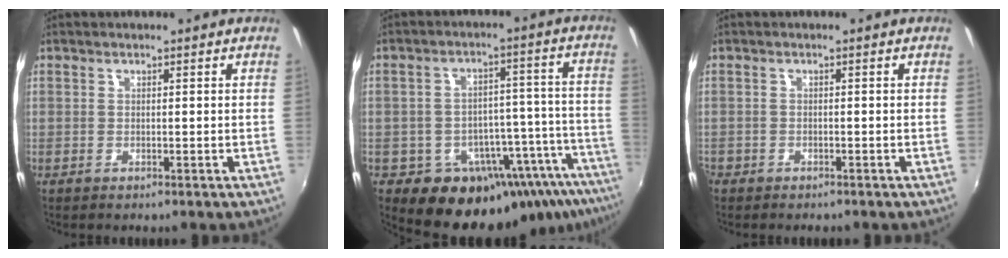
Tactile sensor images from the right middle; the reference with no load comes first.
{"total": 19.8, "force": [-14.9, 9.8, 8.6], "torque": [-0.125, 0.016, -0.190]}
{"total": 2.1, "force": [-1.7, 1.2, 0.3], "torque": [-0.018, -0.003, -0.031]}